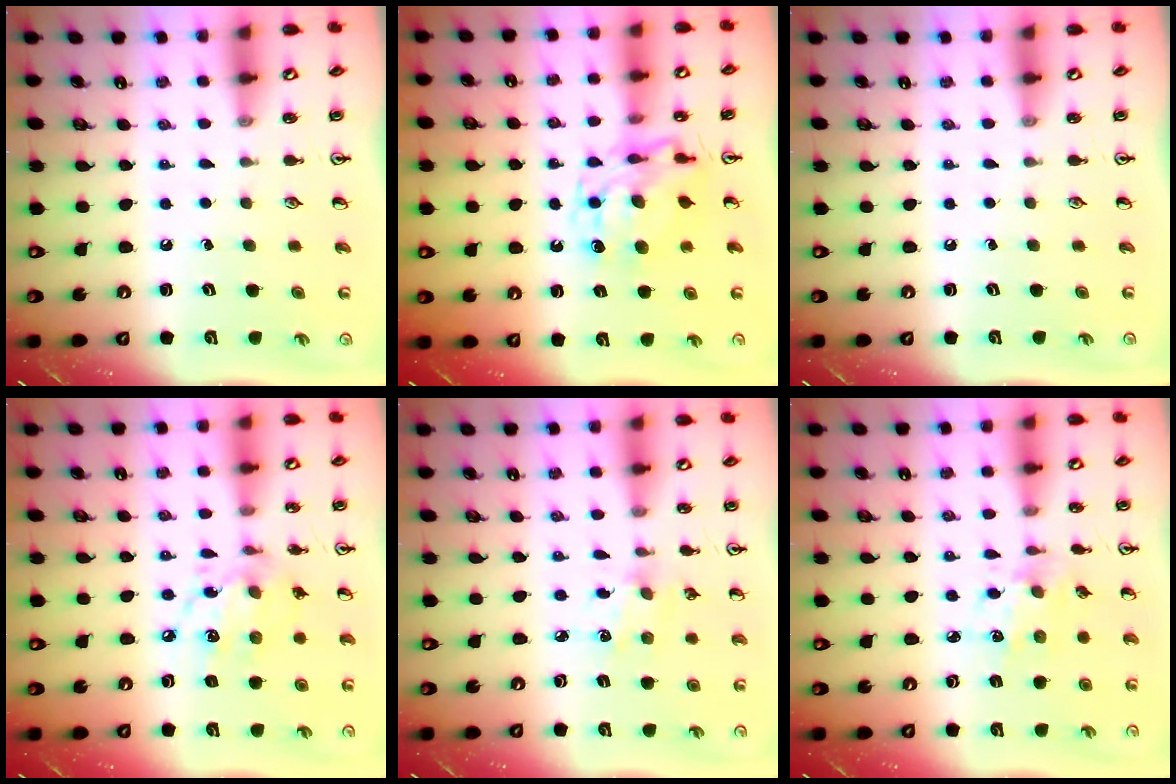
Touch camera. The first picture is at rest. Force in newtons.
{"total": 11.1, "press": 11.0, "slide": 1.4}
{"total": 0.0}
{"total": 9.8, "press": 9.8, "slide": 0.6}
{"total": 2.9, "press": 2.8, "slide": 0.8}
{"total": 5.1, "press": 4.9, "slide": 1.4}